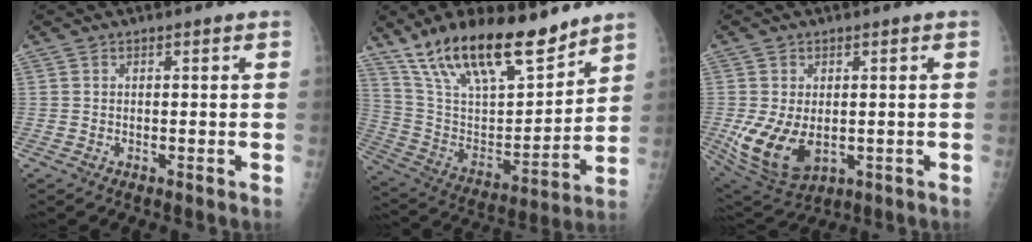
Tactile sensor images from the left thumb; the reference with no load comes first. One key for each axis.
{"total": 23.2, "fx": 17.1, "fy": 7.7, "fz": 13.6, "tx": -0.205, "ty": -0.067, "tz": 0.310}
{"total": 10.9, "fx": -1.6, "fy": 7.1, "fz": 8.2, "tx": -0.149, "ty": -0.014, "tz": -0.007}